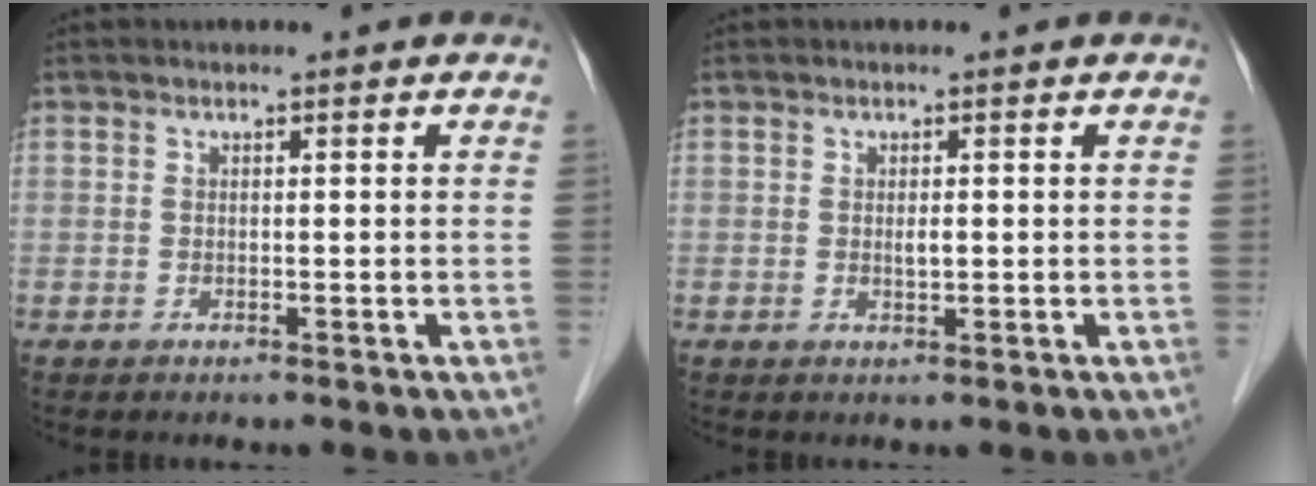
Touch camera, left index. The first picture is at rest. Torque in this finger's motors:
{"motor_torque": [0.00, 0.08, 0.03, 0.00]}